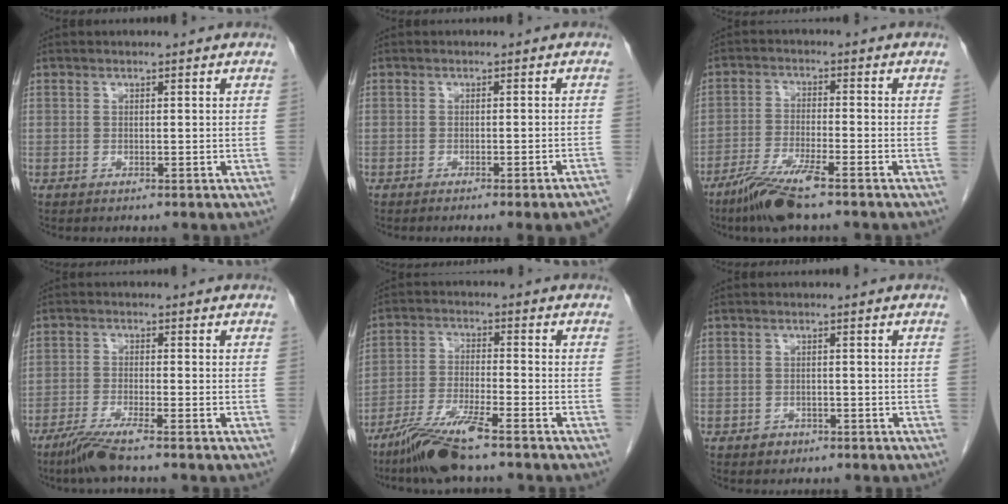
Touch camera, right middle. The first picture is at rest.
{"total": 7.6, "force": [-6.6, -0.7, 3.6], "torque": [-0.022, -0.013, -0.080]}
{"total": 7.7, "force": [-5.5, 0.3, 5.4], "torque": [-0.109, -0.022, -0.108]}
{"total": 4.9, "force": [-3.7, -0.5, 3.1], "torque": [-0.068, -0.016, -0.077]}
{"total": 8.8, "force": [-6.7, 0.0, 5.7], "torque": [-0.115, -0.028, -0.128]}
{"total": 1.5, "force": [-1.0, 1.1, 0.3], "torque": [-0.007, 0.003, -0.012]}